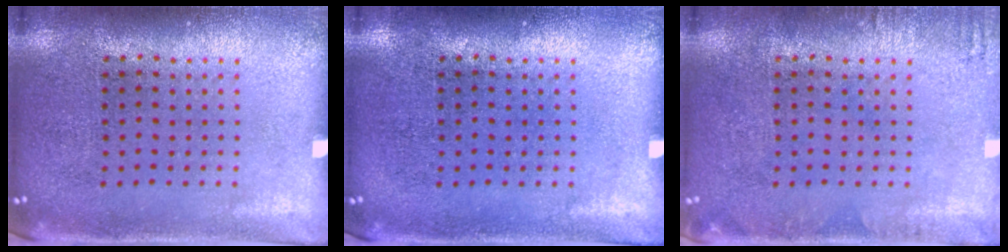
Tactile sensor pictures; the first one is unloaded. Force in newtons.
{"total": 0.0}
{"total": 1.1, "press": 1.1, "slide": 0.2}